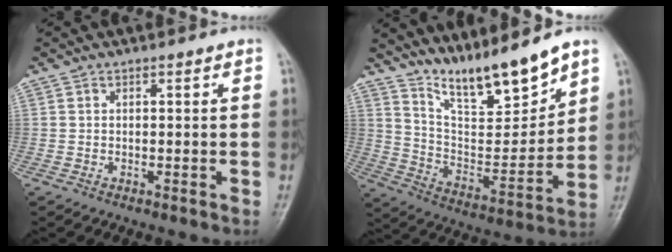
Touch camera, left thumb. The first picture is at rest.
{"total": 14.6, "force": [12.0, 2.7, 7.9], "torque": [-0.101, -0.079, 0.224]}